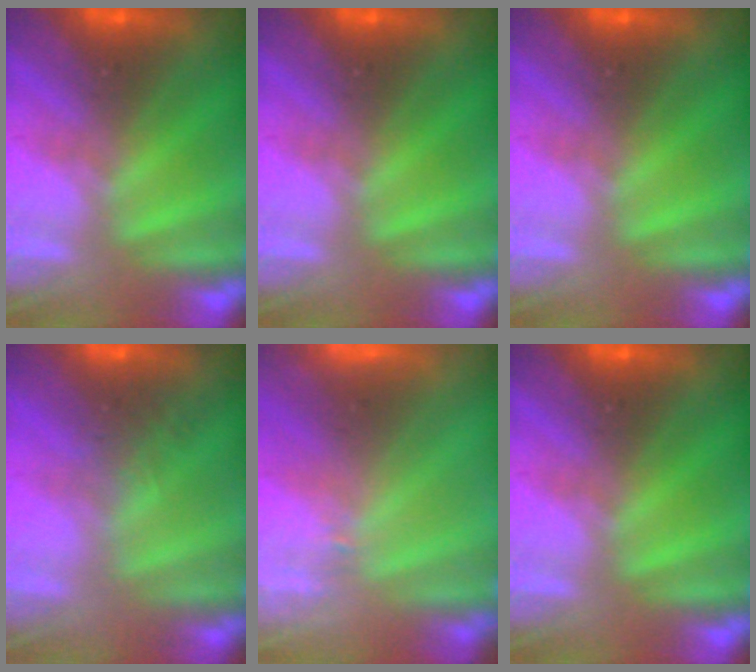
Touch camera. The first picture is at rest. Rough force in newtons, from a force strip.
{"total": 0.0}
{"total": 0.0}
{"total": 2.7}
{"total": 2.4}
{"total": 0.0}